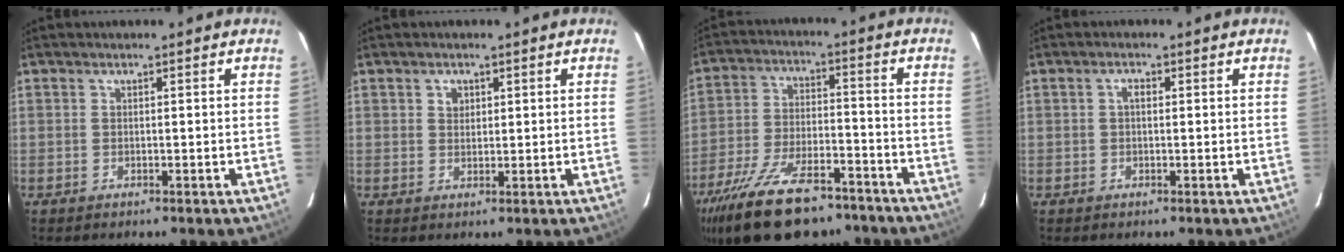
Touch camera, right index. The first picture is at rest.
{"total": 1.9, "force": [0.8, 1.6, 0.6], "torque": [-0.008, 0.007, 0.013]}
{"total": 23.2, "force": [-17.3, 9.3, 12.3], "torque": [-0.244, -0.023, -0.267]}
{"total": 1.5, "force": [0.2, 0.8, 1.2], "torque": [-0.023, 0.008, 0.000]}